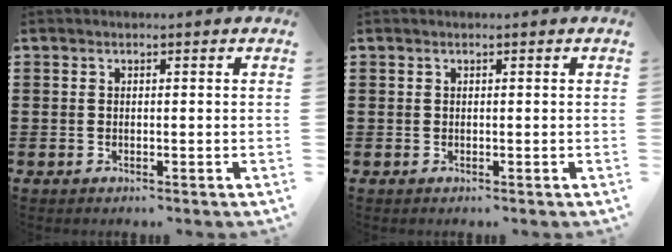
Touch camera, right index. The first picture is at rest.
{"total": 0.0}